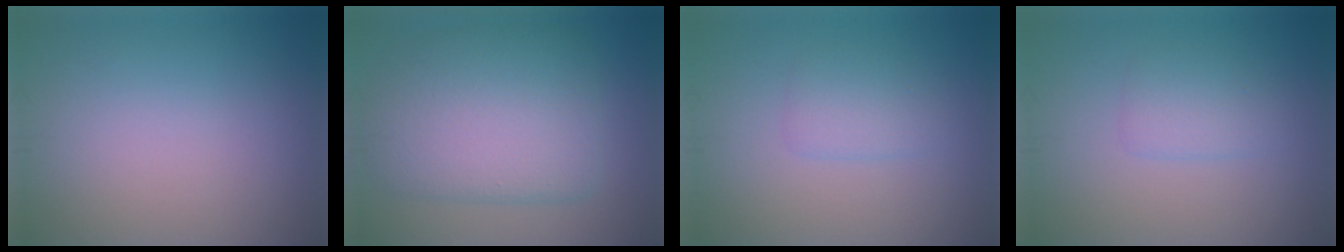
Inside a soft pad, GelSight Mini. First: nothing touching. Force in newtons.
{"total": 8.5, "press": 8.4, "slide": 0.7}
{"total": 1.9, "press": 1.9, "slide": 0.1}
{"total": 1.9, "press": 1.9, "slide": 0.1}